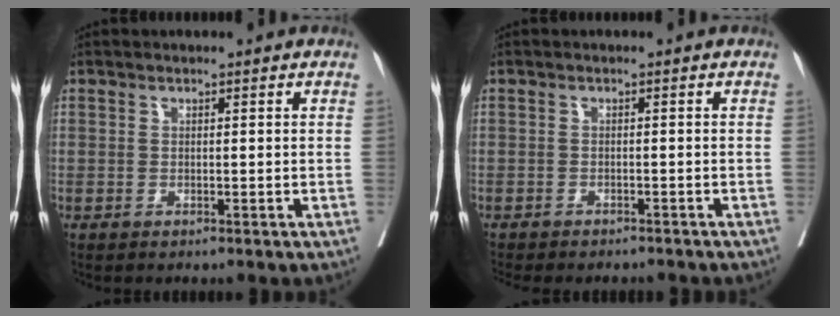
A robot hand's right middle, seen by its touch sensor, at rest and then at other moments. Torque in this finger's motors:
{"motor_torque": [1.03, -1.11, 0.21, 0.03]}